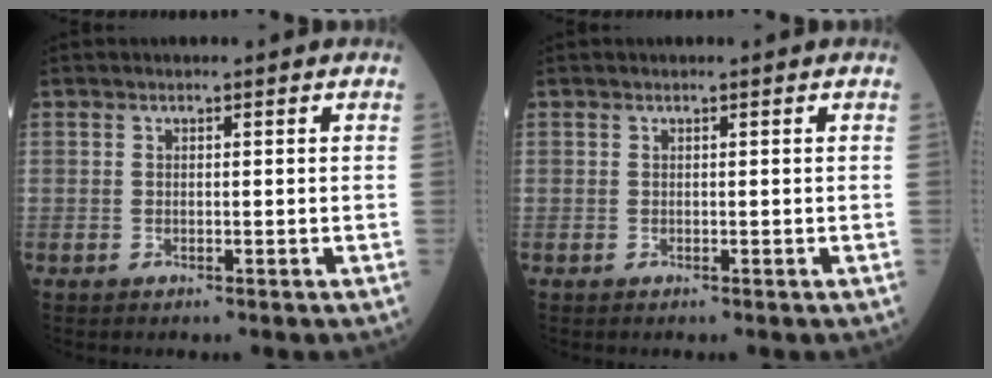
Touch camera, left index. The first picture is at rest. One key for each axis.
{"total": 0.0}